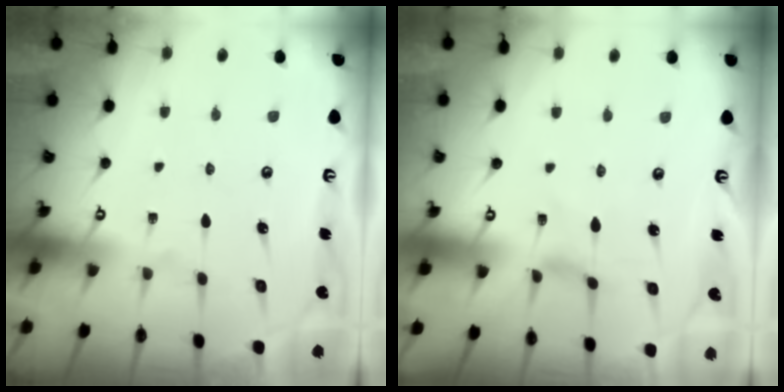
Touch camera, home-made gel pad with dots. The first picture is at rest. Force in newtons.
{"total": 0.8, "press": 0.8, "slide": 0.2}